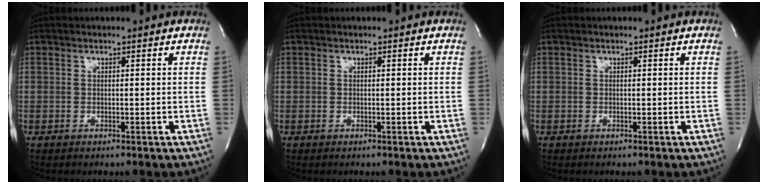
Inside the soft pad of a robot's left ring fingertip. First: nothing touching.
{"total": 0.0}
{"total": 0.0}